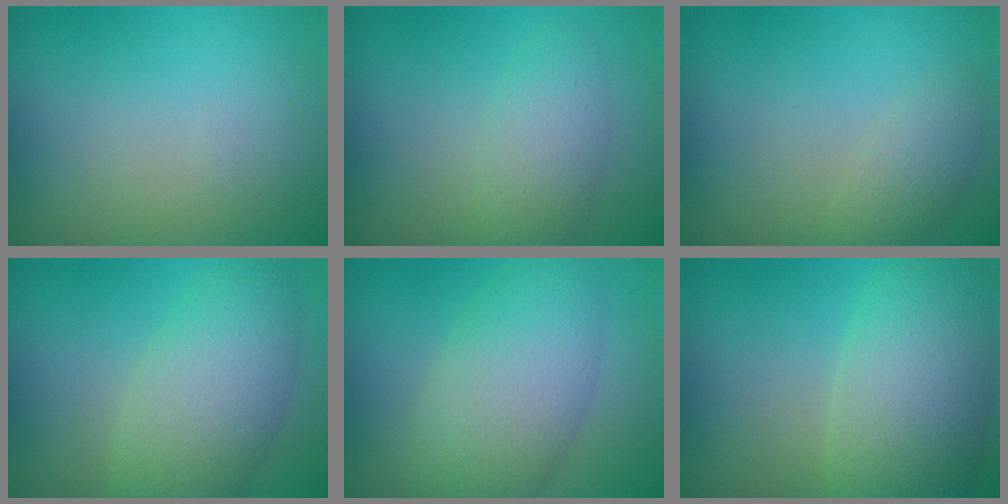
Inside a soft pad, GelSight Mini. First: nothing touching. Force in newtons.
{"total": 2.8, "press": 2.8, "slide": 0.1}
{"total": 1.9, "press": 1.9, "slide": 0.2}
{"total": 6.1, "press": 6.0, "slide": 0.3}
{"total": 6.8, "press": 6.8, "slide": 0.2}
{"total": 7.5, "press": 7.5, "slide": 0.6}